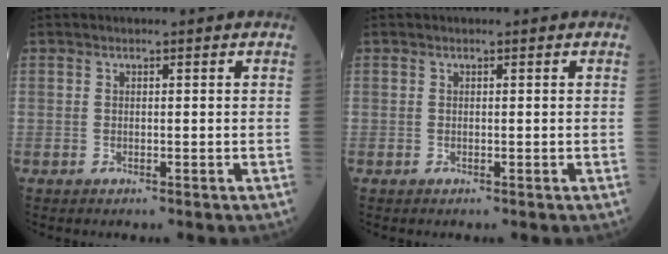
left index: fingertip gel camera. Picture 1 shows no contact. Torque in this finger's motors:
{"motor_torque": [0.14, -0.13, -0.02, 0.01]}